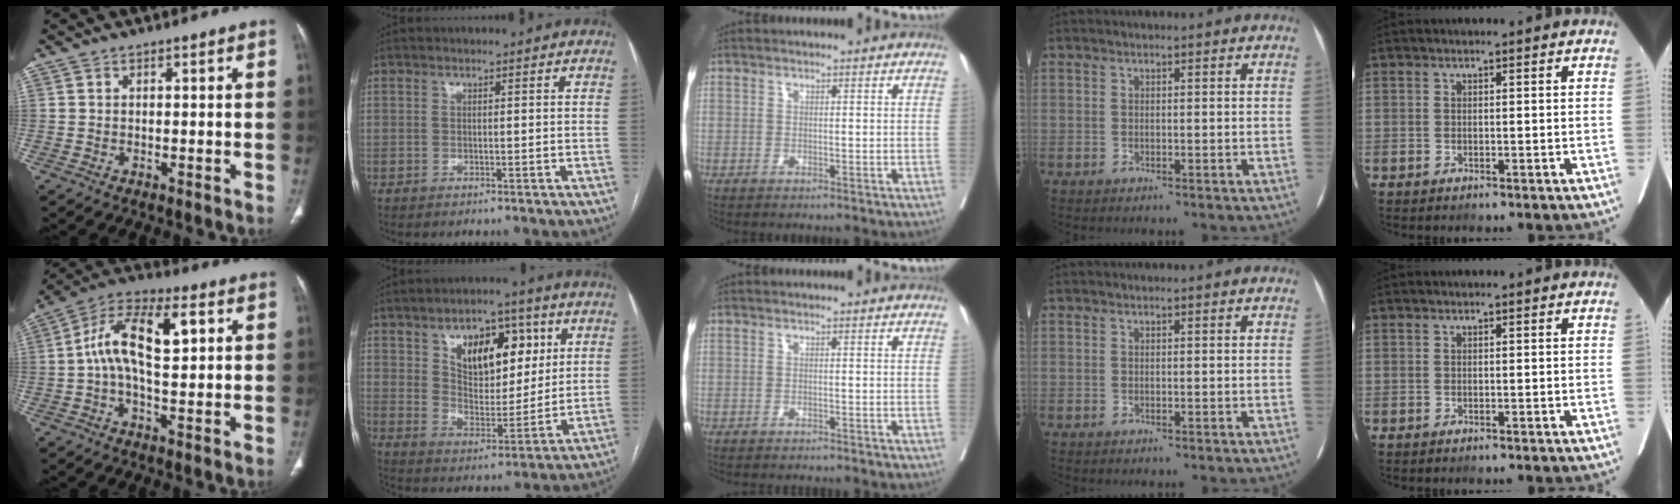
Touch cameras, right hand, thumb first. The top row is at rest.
{"thumb": {"total": 13.5, "force": [1.9, 6.3, 11.8], "torque": [-0.210, 0.030, 0.029]}, "index": {"total": 12.8, "force": [5.3, 6.9, 9.5], "torque": [-0.144, 0.017, 0.093]}, "middle": {"total": 4.7, "force": [-4.3, 0.8, 1.7], "torque": [-0.022, -0.006, -0.056]}}